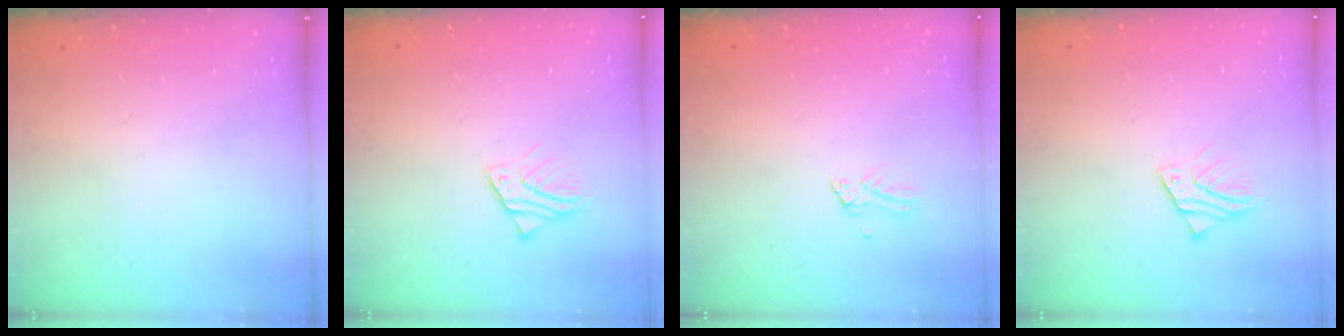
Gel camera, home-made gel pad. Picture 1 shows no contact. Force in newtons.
{"total": 2.8, "press": 2.8, "slide": 0.2}
{"total": 0.0}
{"total": 2.8, "press": 2.8, "slide": 0.2}